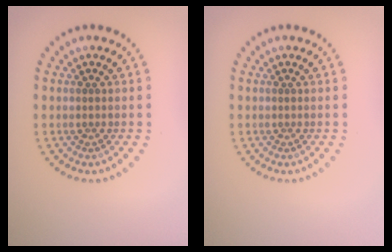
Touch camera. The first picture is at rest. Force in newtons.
{"total": 0.0}